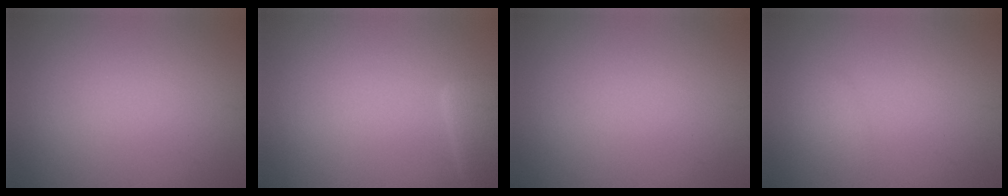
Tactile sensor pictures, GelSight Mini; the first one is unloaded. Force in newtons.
{"total": 2.4, "press": 2.4, "slide": 0.2}
{"total": 0.0}
{"total": 1.0, "press": 1.0, "slide": 0.1}